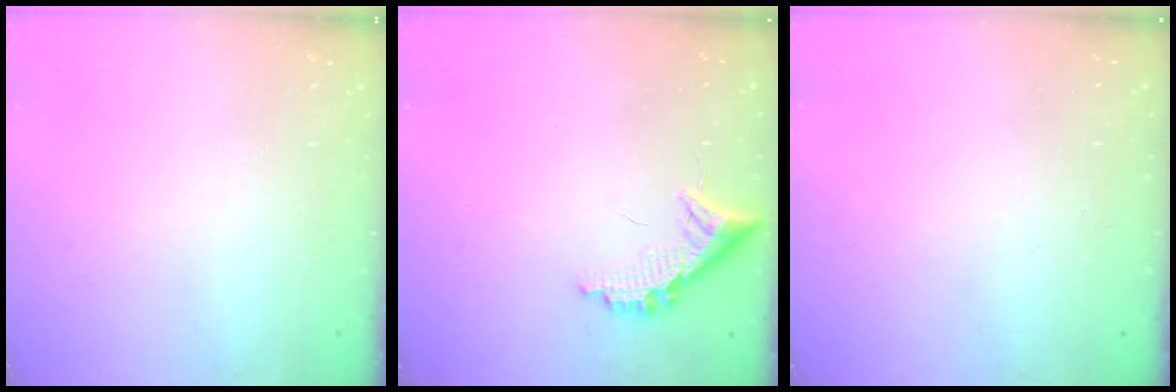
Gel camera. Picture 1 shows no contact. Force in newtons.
{"total": 11.1, "press": 11.1, "slide": 0.3}
{"total": 4.2, "press": 4.2, "slide": 0.2}